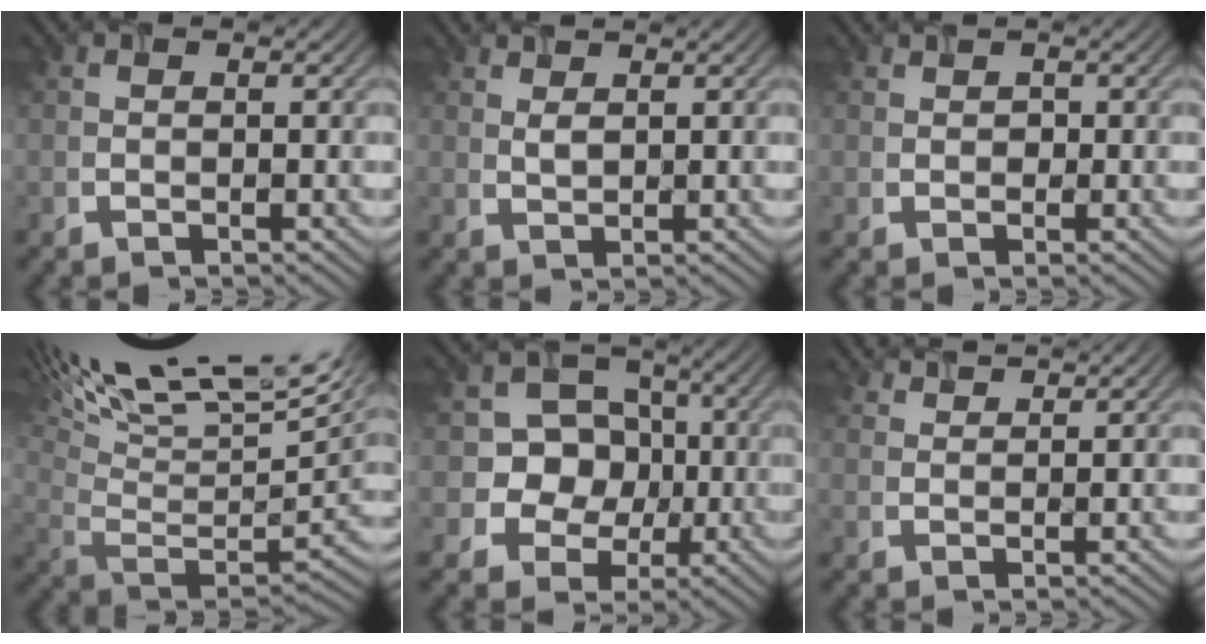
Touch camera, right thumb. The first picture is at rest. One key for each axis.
{"total": 1.5, "fx": 1.1, "fy": 0.5, "fz": 0.8, "tx": -0.017, "ty": 0.005, "tz": 0.030}
{"total": 1.0, "fx": 0.6, "fy": 0.7, "fz": 0.2, "tx": -0.004, "ty": 0.008, "tz": 0.019}
{"total": 18.6, "fx": 10.8, "fy": 5.7, "fz": 14.1, "tx": -0.270, "ty": 0.043, "tz": 0.184}
{"total": 8.0, "fx": 0.0, "fy": 7.4, "fz": 3.0, "tx": -0.063, "ty": 0.018, "tz": -0.020}
{"total": 2.8, "fx": 2.7, "fy": 0.4, "fz": 0.7, "tx": -0.014, "ty": 0.008, "tz": 0.056}